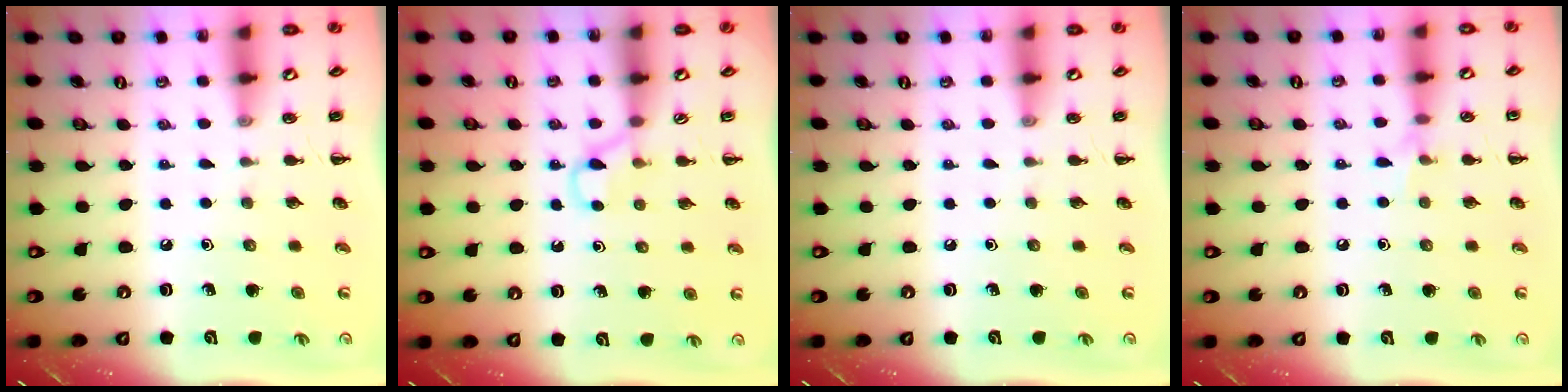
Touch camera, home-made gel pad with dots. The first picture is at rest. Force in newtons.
{"total": 2.7, "press": 2.4, "slide": 1.1}
{"total": 0.0}
{"total": 5.8, "press": 5.5, "slide": 1.6}